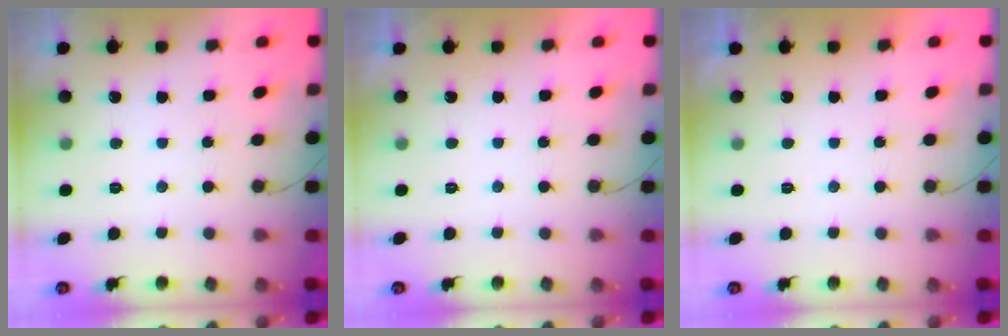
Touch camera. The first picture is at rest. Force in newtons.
{"total": 2.3, "press": 2.3, "slide": 0.4}
{"total": 2.1, "press": 2.1, "slide": 0.4}